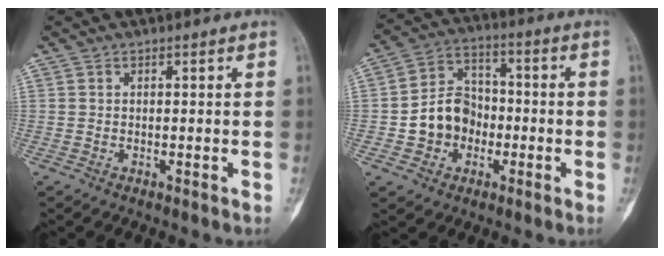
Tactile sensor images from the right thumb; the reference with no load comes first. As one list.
[{"total": 10.3, "force": [-2.3, 8.7, 5.2], "torque": [-0.058, 0.037, -0.046]}]